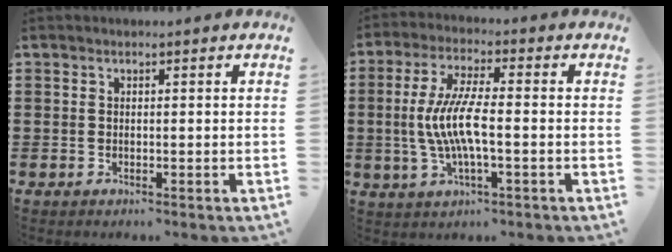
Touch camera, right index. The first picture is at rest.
{"total": 7.9, "force": [-1.3, 1.9, 7.6], "torque": [-0.166, -0.012, -0.031]}